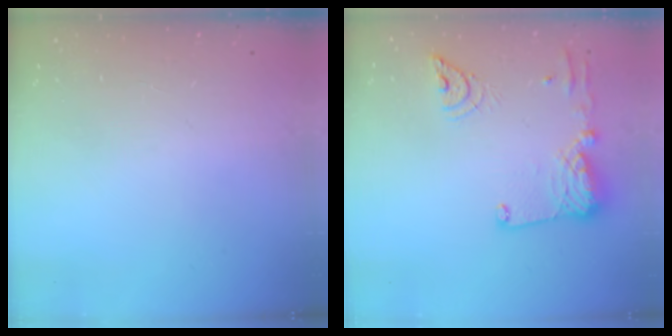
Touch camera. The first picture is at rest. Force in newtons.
{"total": 15.6, "press": 15.5, "slide": 1.8}